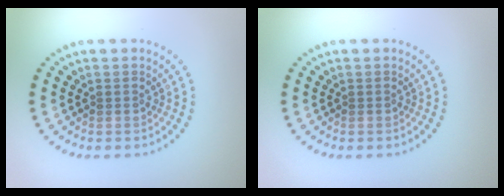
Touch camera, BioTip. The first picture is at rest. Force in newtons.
{"total": 0.0}